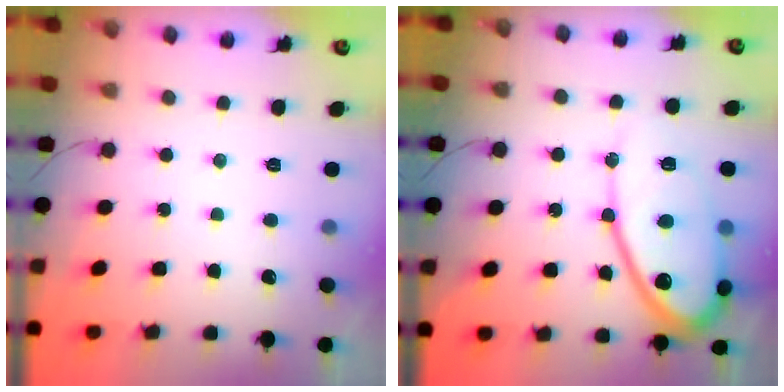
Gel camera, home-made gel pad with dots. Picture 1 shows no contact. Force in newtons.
{"total": 15.1, "press": 15.0, "slide": 1.4}